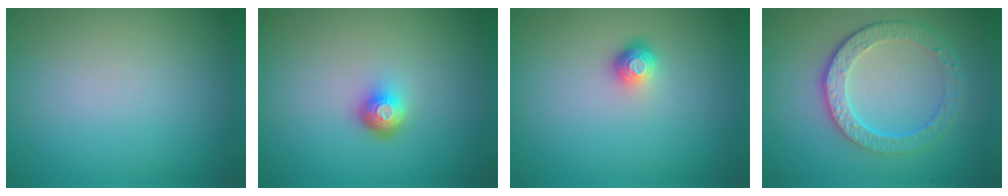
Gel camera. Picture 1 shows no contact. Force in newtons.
{"total": 1.9, "press": 1.4, "slide": 1.3}
{"total": 1.6, "press": 1.2, "slide": 1.1}
{"total": 4.8, "press": 3.5, "slide": 3.3}